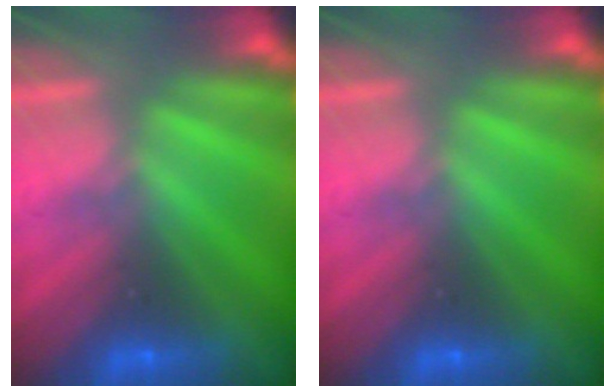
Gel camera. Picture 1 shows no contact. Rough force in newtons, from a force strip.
{"total": 0.0}